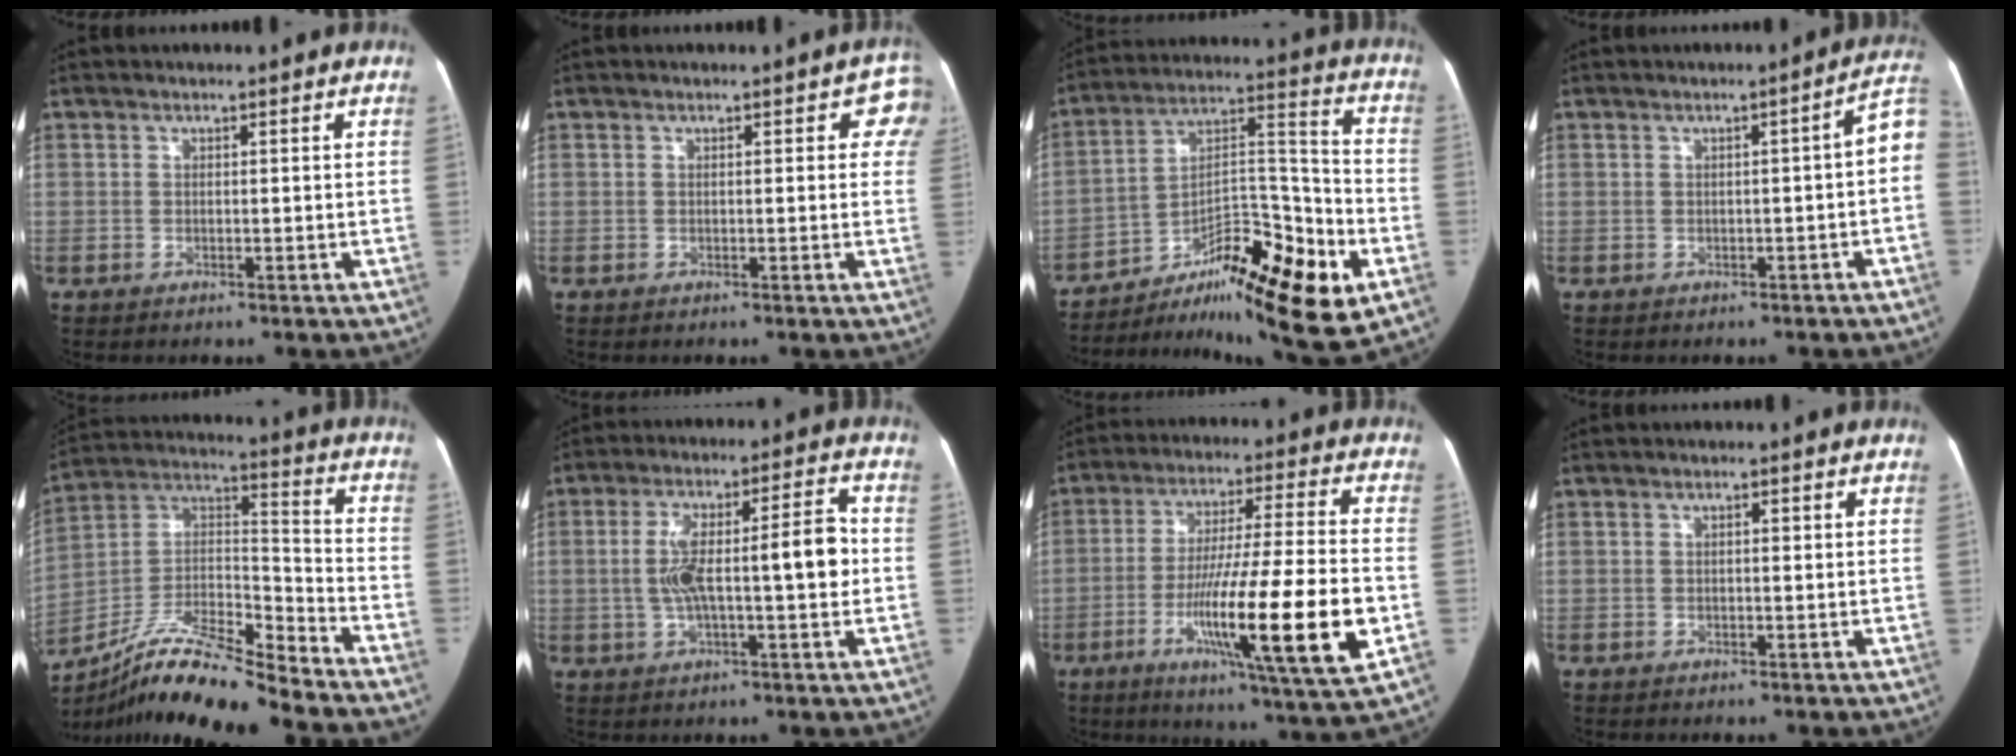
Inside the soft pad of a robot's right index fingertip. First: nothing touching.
{"total": 3.7, "force": [1.8, 1.8, 2.6], "torque": [-0.009, 0.006, 0.008]}
{"total": 20.4, "force": [-10.9, 4.5, 16.6], "torque": [-0.241, 0.025, -0.164]}
{"total": 4.6, "force": [-0.5, 0.5, 4.5], "torque": [-0.046, 0.016, -0.010]}
{"total": 17.0, "force": [-14.7, 1.3, 8.4], "torque": [-0.154, 0.040, -0.261]}
{"total": 11.7, "force": [-0.1, 2.6, 11.4], "torque": [-0.196, 0.034, 0.001]}
{"total": 19.7, "force": [-5.8, -0.1, 18.9], "torque": [-0.306, -0.027, -0.095]}
{"total": 0.7, "force": [0.1, 0.2, 0.7], "torque": [-0.010, 0.002, 0.001]}